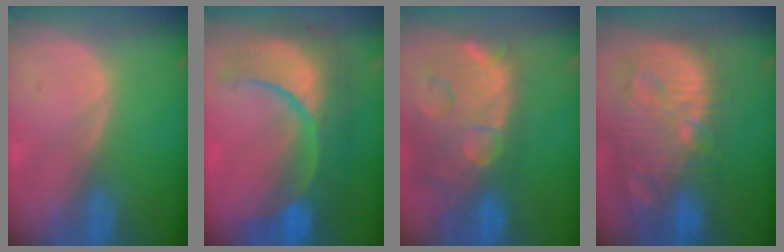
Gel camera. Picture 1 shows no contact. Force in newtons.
{"total": 12.1, "press": 12.0, "slide": 1.4}
{"total": 14.9, "press": 12.0, "slide": 8.9}
{"total": 14.4, "press": 12.5, "slide": 7.1}